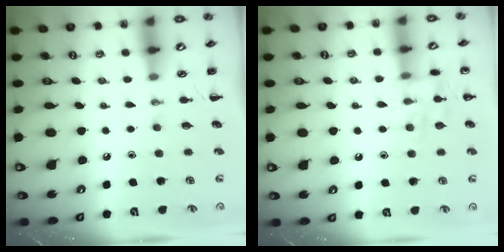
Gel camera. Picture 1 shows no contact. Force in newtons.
{"total": 9.5, "press": 9.5, "slide": 0.6}